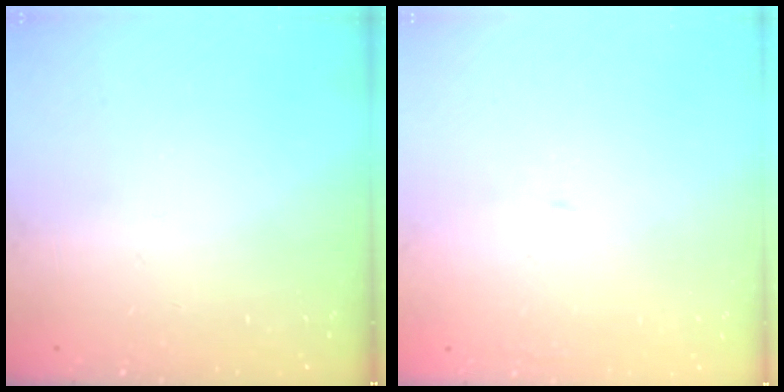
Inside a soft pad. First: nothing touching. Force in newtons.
{"total": 2.0, "press": 2.0, "slide": 0.2}